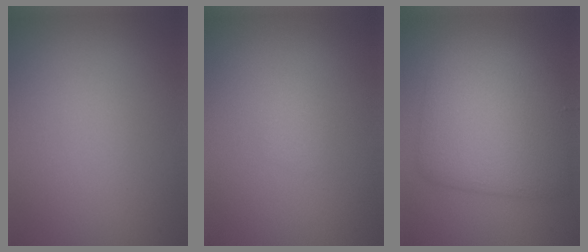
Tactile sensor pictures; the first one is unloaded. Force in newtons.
{"total": 0.6, "press": 0.6, "slide": 0.0}
{"total": 7.4, "press": 7.4, "slide": 0.2}